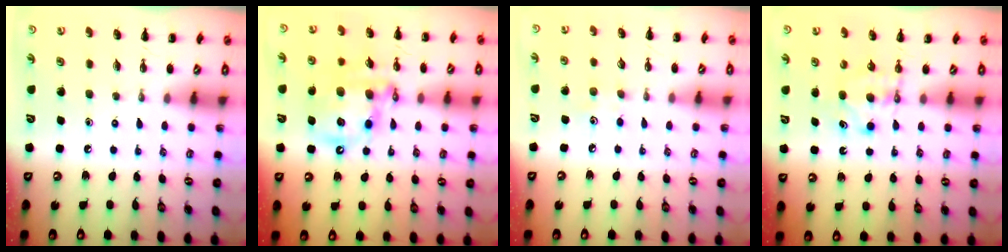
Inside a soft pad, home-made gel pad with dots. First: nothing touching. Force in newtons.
{"total": 15.0, "press": 14.6, "slide": 3.6}
{"total": 5.1, "press": 4.9, "slide": 1.4}
{"total": 5.2, "press": 5.1, "slide": 1.0}